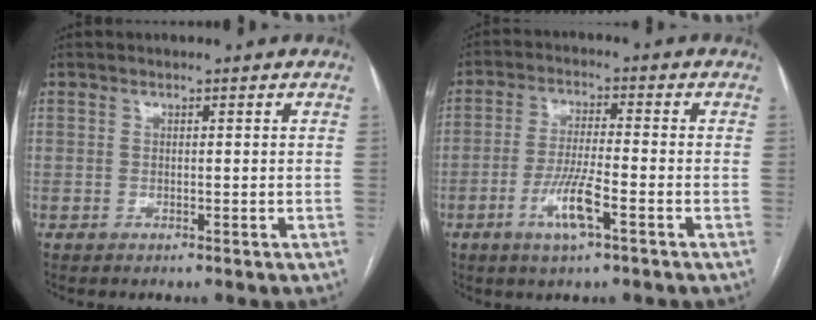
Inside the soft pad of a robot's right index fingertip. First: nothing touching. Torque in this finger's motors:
{"motor_torque": [1.32, -0.49, 0.32, 0.17]}